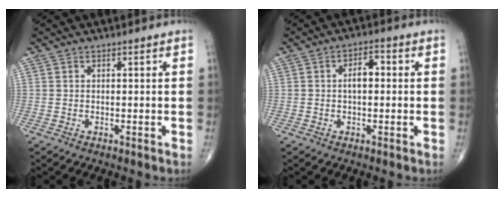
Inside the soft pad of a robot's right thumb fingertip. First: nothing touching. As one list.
[{"total": 4.1, "force": [0.2, 2.2, 3.5], "torque": [-0.054, 0.013, -0.002]}]